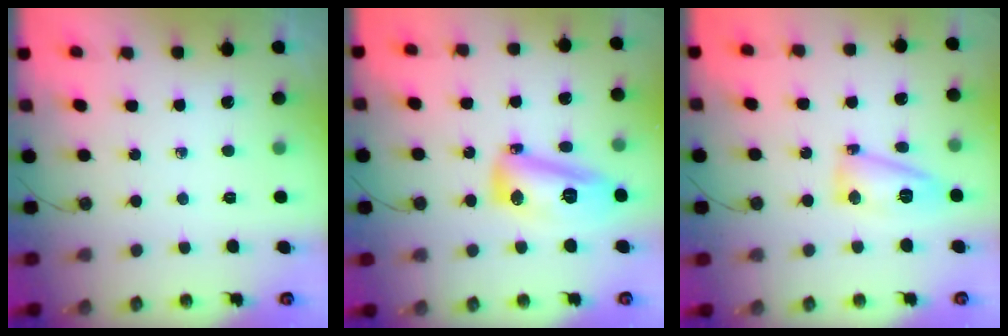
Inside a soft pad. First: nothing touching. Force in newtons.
{"total": 13.7, "press": 13.7, "slide": 1.4}
{"total": 9.4, "press": 9.2, "slide": 2.0}